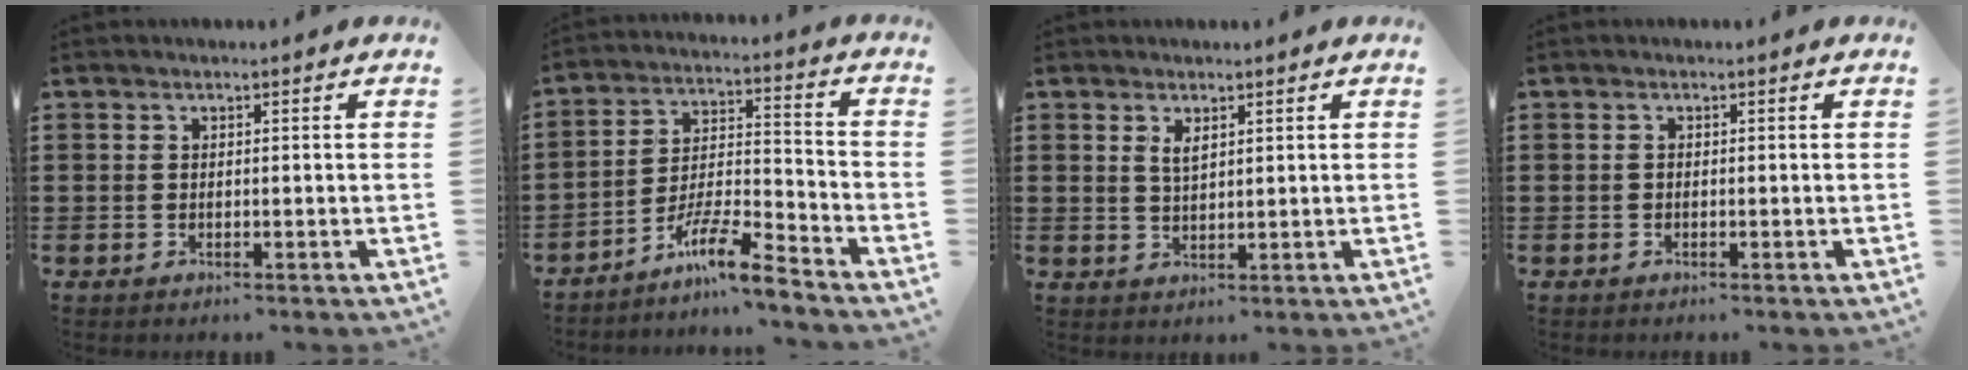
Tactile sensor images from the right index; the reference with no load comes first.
{"total": 9.2, "force": [-7.5, 0.8, 5.2], "torque": [-0.097, 0.012, -0.145]}
{"total": 2.0, "force": [1.3, 0.7, 1.3], "torque": [-0.029, 0.003, 0.022]}
{"total": 0.0}